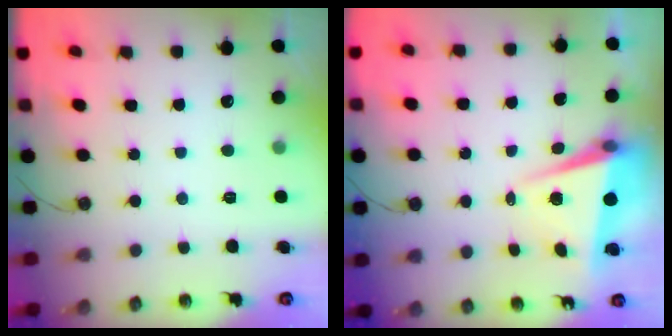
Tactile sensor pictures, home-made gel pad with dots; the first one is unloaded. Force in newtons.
{"total": 6.3, "press": 4.6, "slide": 4.2}